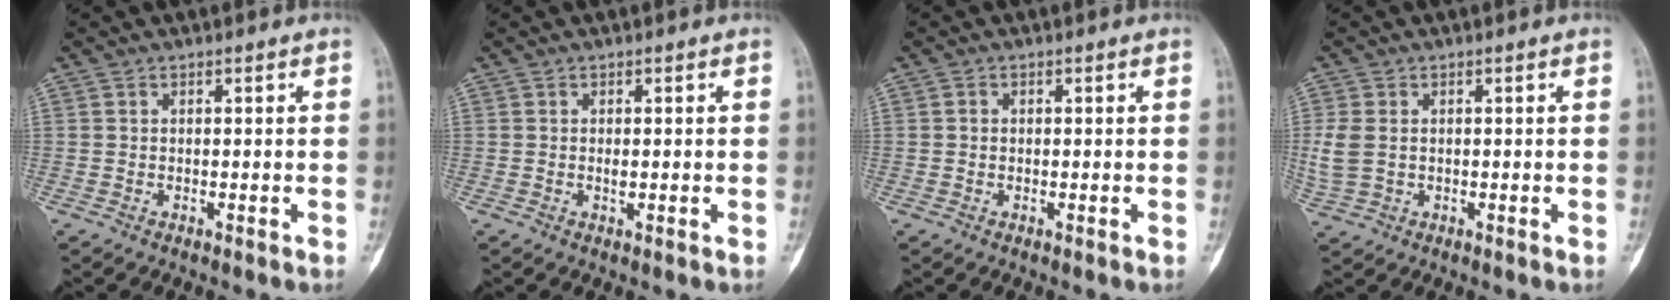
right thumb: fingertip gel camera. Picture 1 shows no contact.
{"total": 1.1, "force": [0.0, 0.5, 1.0], "torque": [-0.017, -0.002, -0.001]}
{"total": 0.7, "force": [0.0, 0.6, 0.3], "torque": [0.002, 0.003, -0.002]}
{"total": 4.9, "force": [0.3, 3.5, 3.3], "torque": [-0.086, 0.003, 0.011]}